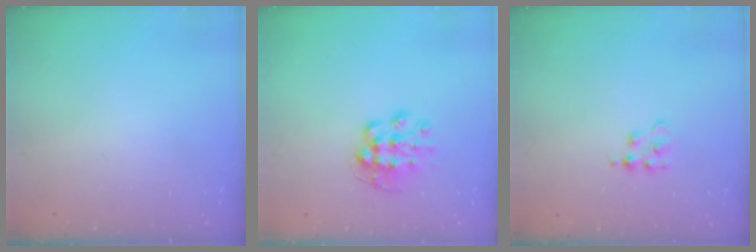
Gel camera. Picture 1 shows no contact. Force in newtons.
{"total": 9.8, "press": 9.7, "slide": 0.5}
{"total": 2.5, "press": 2.4, "slide": 0.4}